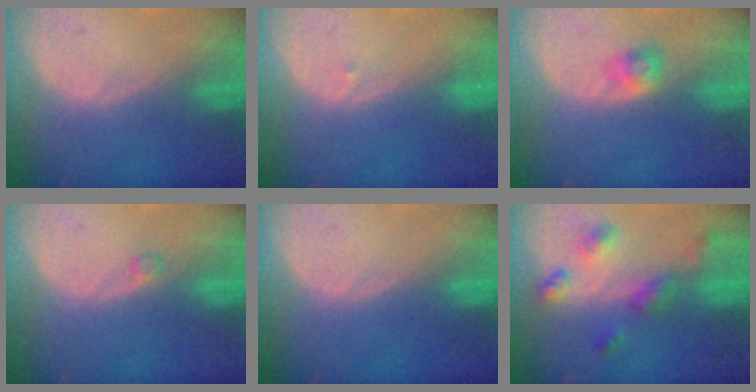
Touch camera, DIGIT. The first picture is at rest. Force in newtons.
{"total": 0.5, "press": 0.4, "slide": 0.3}
{"total": 2.7, "press": 2.4, "slide": 1.1}
{"total": 0.9, "press": 0.9, "slide": 0.2}
{"total": 0.0}
{"total": 6.6, "press": 5.9, "slide": 3.1}